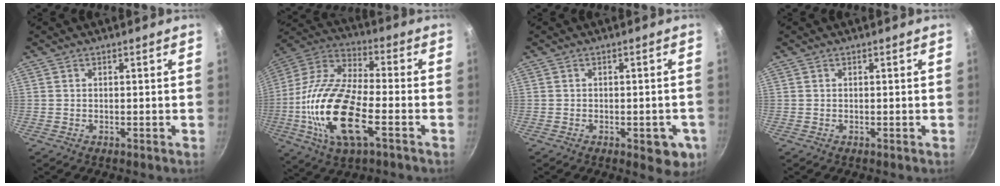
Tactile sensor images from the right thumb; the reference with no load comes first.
{"total": 22.0, "force": [-6.1, 9.3, 19.0], "torque": [-0.396, 0.020, -0.108]}
{"total": 5.6, "force": [-2.3, 2.5, 4.4], "torque": [-0.031, 0.009, -0.024]}
{"total": 0.0}